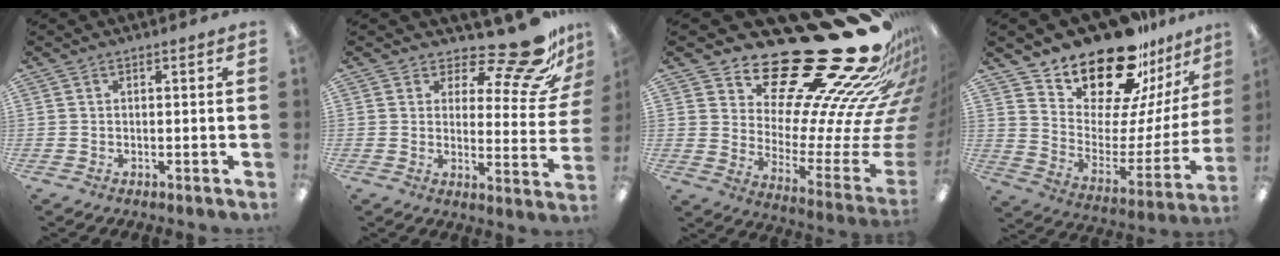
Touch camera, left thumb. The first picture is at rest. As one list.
[{"total": 16.1, "force": [12.6, 4.1, 9.1], "torque": [-0.132, -0.094, 0.210]}, {"total": 32.8, "force": [25.5, 9.9, 18.0], "torque": [-0.194, -0.232, 0.458]}, {"total": 21.6, "force": [18.6, 7.6, 7.9], "torque": [-0.142, -0.146, 0.322]}]